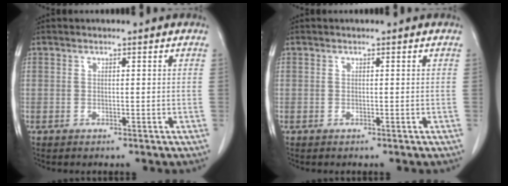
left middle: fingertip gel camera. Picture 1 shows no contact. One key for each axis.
{"total": 0.0}